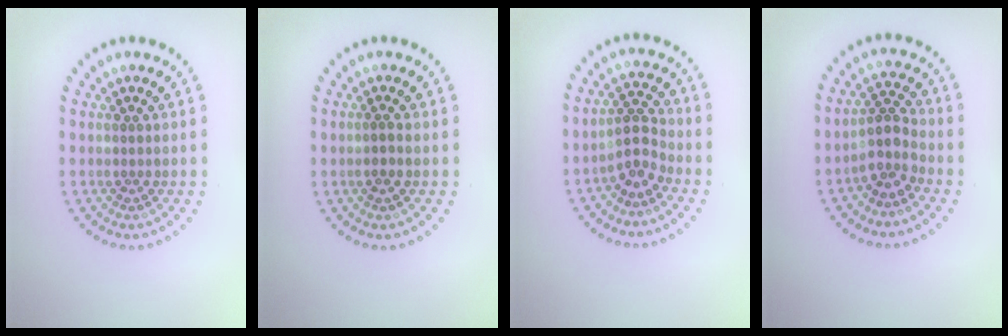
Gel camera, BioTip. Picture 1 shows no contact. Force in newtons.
{"total": 0.9, "press": 0.7, "slide": 0.5}
{"total": 2.3, "press": 1.8, "slide": 1.4}
{"total": 2.7, "press": 2.0, "slide": 1.8}